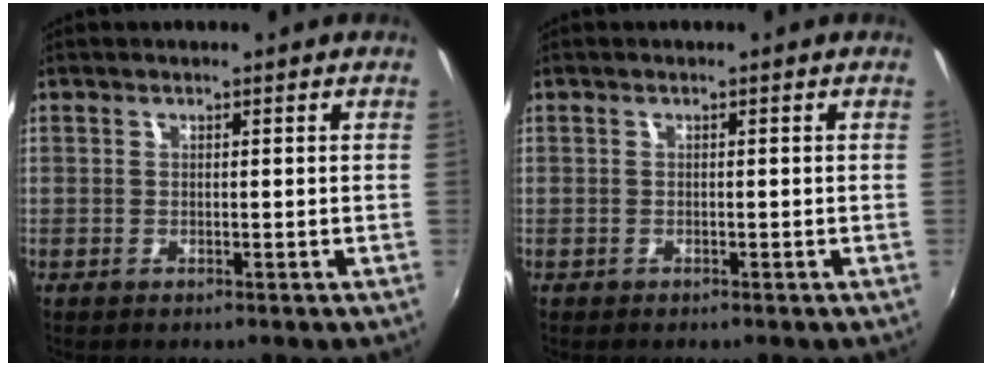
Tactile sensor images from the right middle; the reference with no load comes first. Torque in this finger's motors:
{"motor_torque": [-0.08, -0.12, -0.04, 0.00]}